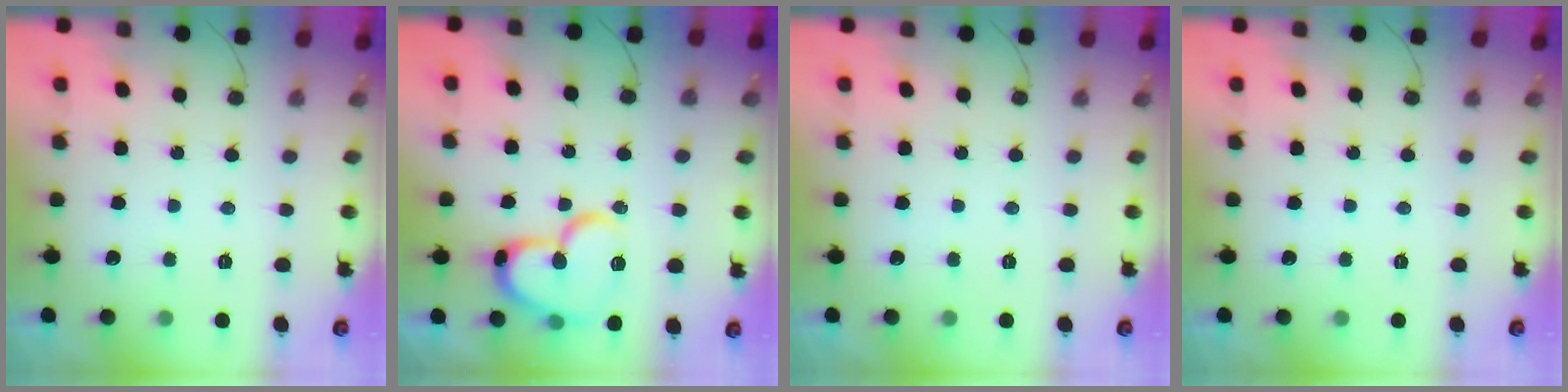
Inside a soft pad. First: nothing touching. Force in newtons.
{"total": 16.5, "press": 16.4, "slide": 2.0}
{"total": 0.0}
{"total": 0.0}